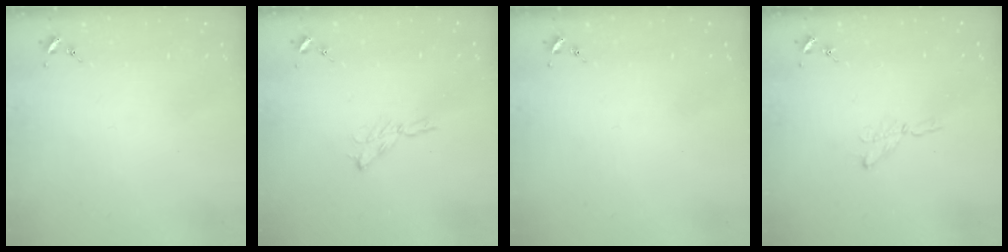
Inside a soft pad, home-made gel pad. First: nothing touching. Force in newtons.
{"total": 5.0, "press": 5.0, "slide": 0.5}
{"total": 0.0}
{"total": 3.8, "press": 3.8, "slide": 0.4}